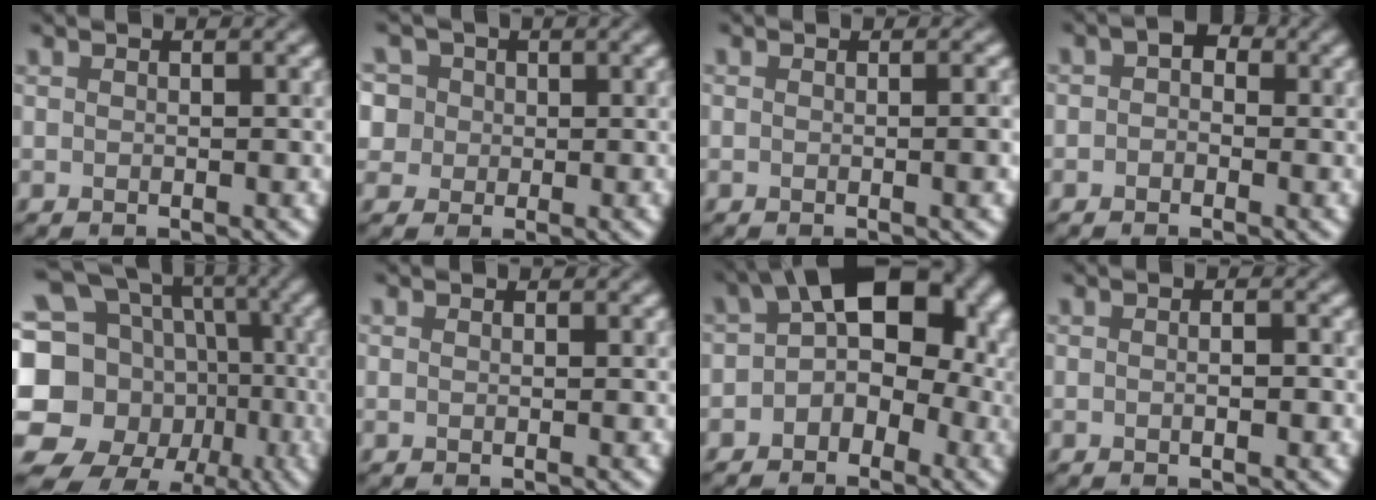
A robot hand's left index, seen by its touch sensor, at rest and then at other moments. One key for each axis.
{"total": 5.6, "fx": 2.4, "fy": 4.6, "fz": 2.0, "tx": -0.043, "ty": 0.021, "tz": 0.019}
{"total": 1.9, "fx": -0.1, "fy": 0.6, "fz": 1.8, "tx": -0.013, "ty": -0.001, "tz": -0.002}
{"total": 1.3, "fx": -0.1, "fy": 1.0, "fz": 0.9, "tx": -0.010, "ty": 0.002, "tz": -0.005}
{"total": 20.1, "fx": -4.6, "fy": 17.4, "fz": 9.0, "tx": -0.196, "ty": -0.015, "tz": -0.090}
{"total": 0.0}
{"total": 8.6, "fx": 0.3, "fy": 5.8, "fz": 6.4, "tx": -0.068, "ty": 0.016, "tz": -0.008}
{"total": 1.9, "fx": 0.3, "fy": 0.9, "fz": 1.6, "tx": 0.006, "ty": 0.006, "tz": -0.011}